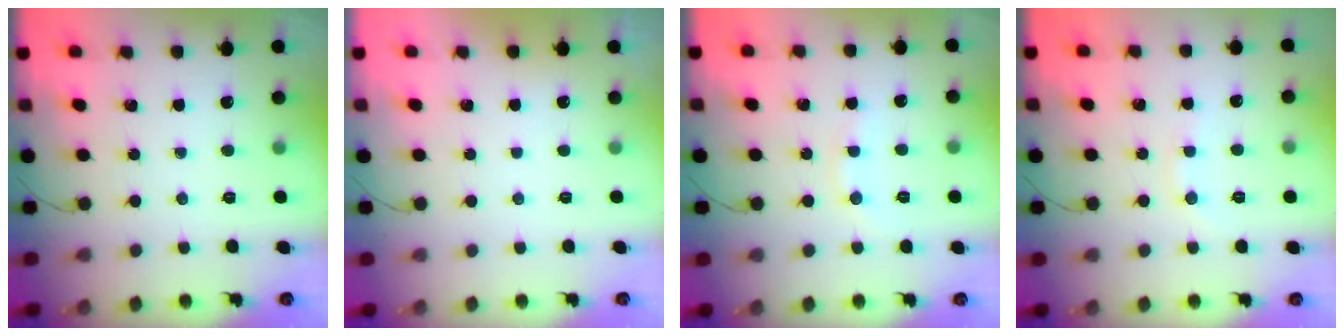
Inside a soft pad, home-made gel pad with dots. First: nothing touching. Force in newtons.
{"total": 3.0, "press": 3.0, "slide": 0.1}
{"total": 5.2, "press": 5.2, "slide": 0.7}
{"total": 4.8, "press": 4.7, "slide": 1.3}